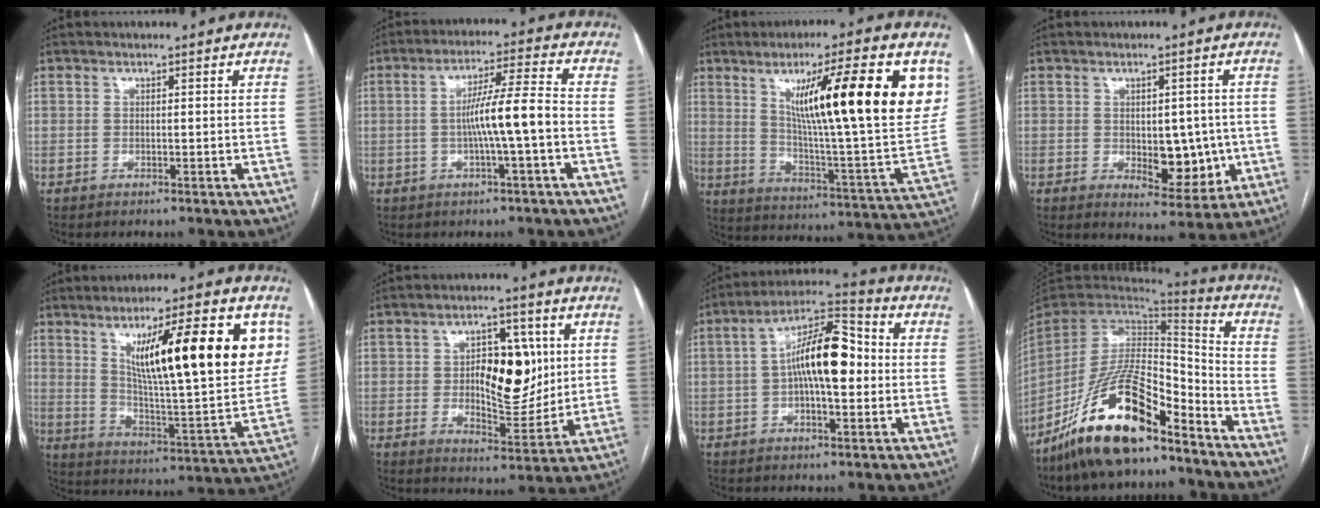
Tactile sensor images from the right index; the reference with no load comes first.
{"total": 8.1, "force": [-1.4, -0.4, 7.9], "torque": [-0.138, 0.015, -0.023]}
{"total": 24.5, "force": [9.2, 2.1, 22.6], "torque": [-0.322, -0.004, 0.135]}
{"total": 8.0, "force": [-0.8, 4.4, 6.6], "torque": [-0.072, 0.003, 0.002]}
{"total": 23.0, "force": [8.4, 3.3, 21.1], "torque": [-0.311, 0.002, 0.129]}
{"total": 12.0, "force": [1.7, 5.4, 10.6], "torque": [-0.158, 0.012, 0.036]}
{"total": 12.5, "force": [0.2, 4.0, 11.8], "torque": [-0.212, 0.033, -0.003]}
{"total": 19.5, "force": [-13.6, 5.2, 13.0], "torque": [-0.269, -0.008, -0.249]}